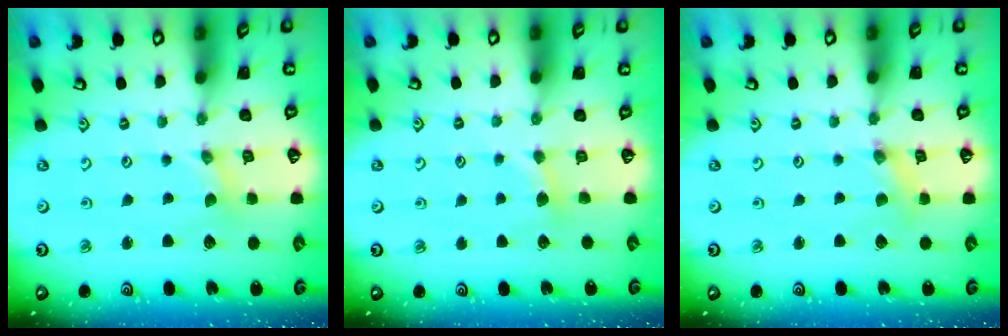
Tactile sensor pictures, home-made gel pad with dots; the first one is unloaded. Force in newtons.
{"total": 3.3, "press": 3.3, "slide": 0.5}
{"total": 1.7, "press": 1.7, "slide": 0.2}